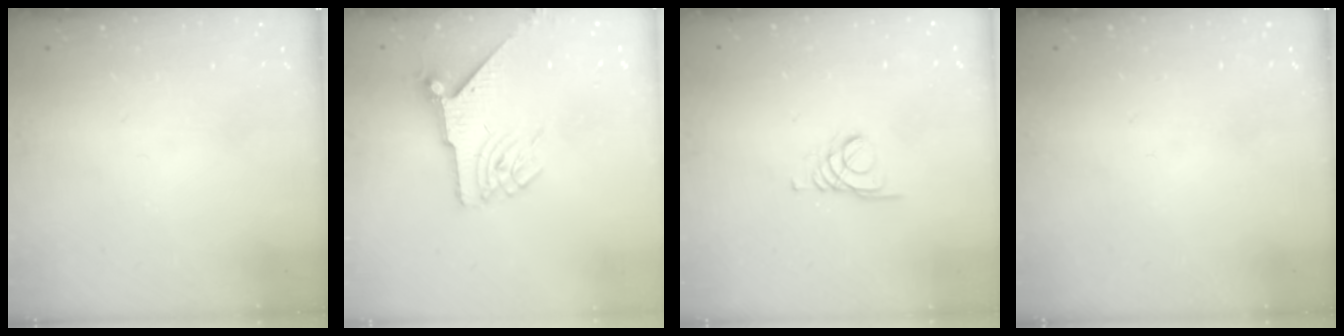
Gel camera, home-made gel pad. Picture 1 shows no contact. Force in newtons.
{"total": 6.2, "press": 6.2, "slide": 0.2}
{"total": 1.8, "press": 1.8, "slide": 0.2}
{"total": 0.0}